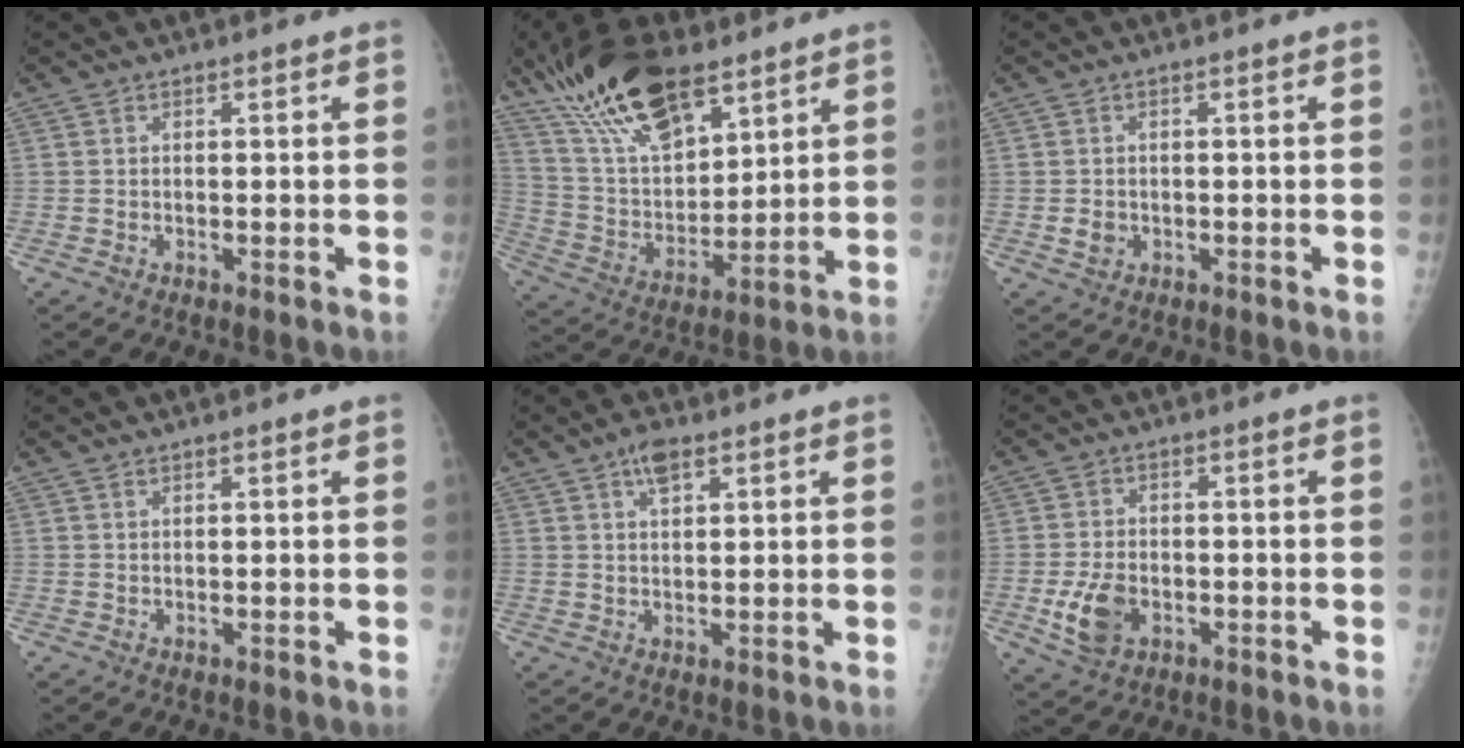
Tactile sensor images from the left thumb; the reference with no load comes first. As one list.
[{"total": 19.9, "force": [13.6, 8.3, 12.0], "torque": [-0.190, -0.048, 0.257]}, {"total": 1.9, "force": [-0.1, 1.6, 0.9], "torque": [-0.009, 0.001, 0.000]}, {"total": 0.6, "force": [0.5, 0.1, 0.2], "torque": [-0.002, 0.003, 0.011]}, {"total": 3.8, "force": [2.3, 1.7, 2.5], "torque": [-0.035, -0.006, 0.040]}, {"total": 6.4, "force": [-1.9, 4.3, 4.3], "torque": [-0.075, 0.004, -0.031]}]